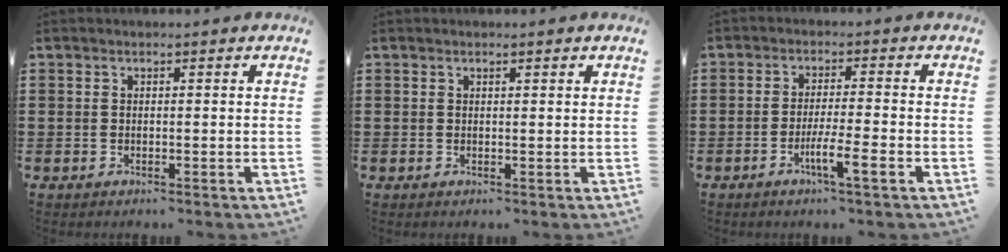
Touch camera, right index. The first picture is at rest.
{"total": 0.5, "force": [0.4, 0.2, 0.3], "torque": [-0.007, 0.002, 0.007]}
{"total": 4.9, "force": [-2.4, 0.2, 4.3], "torque": [-0.070, -0.005, -0.041]}